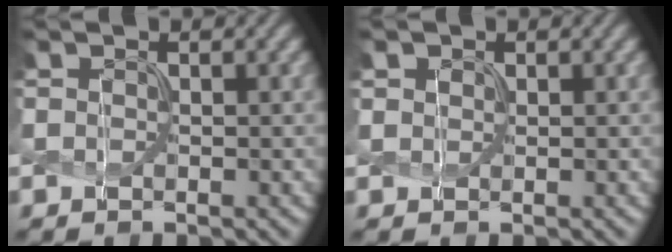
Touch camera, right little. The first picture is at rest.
{"total": 0.9, "force": [0.5, 0.7, 0.2], "torque": [-0.004, 0.000, 0.011]}